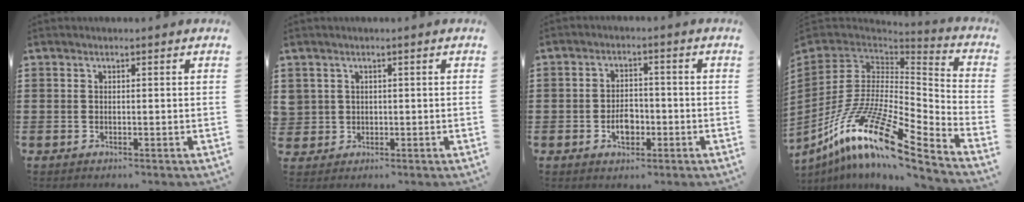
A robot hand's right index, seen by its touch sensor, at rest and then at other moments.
{"total": 1.8, "force": [0.5, 1.7, 0.0], "torque": [-0.009, 0.008, 0.008]}
{"total": 3.9, "force": [-1.4, 2.5, 2.6], "torque": [-0.034, -0.004, -0.027]}
{"total": 17.0, "force": [-10.1, 4.5, 13.0], "torque": [-0.278, 0.008, -0.195]}